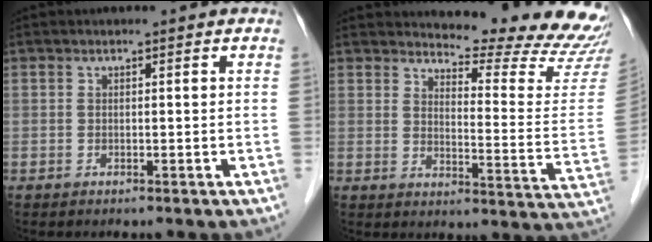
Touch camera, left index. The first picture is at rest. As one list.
[{"total": 17.3, "force": [16.7, 0.6, 4.3], "torque": [-0.053, -0.126, 0.183]}]